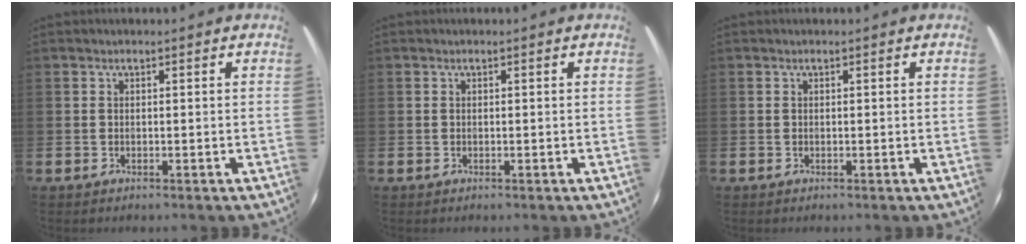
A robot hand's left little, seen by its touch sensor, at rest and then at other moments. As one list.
[{"total": 0.0}, {"total": 0.0}]